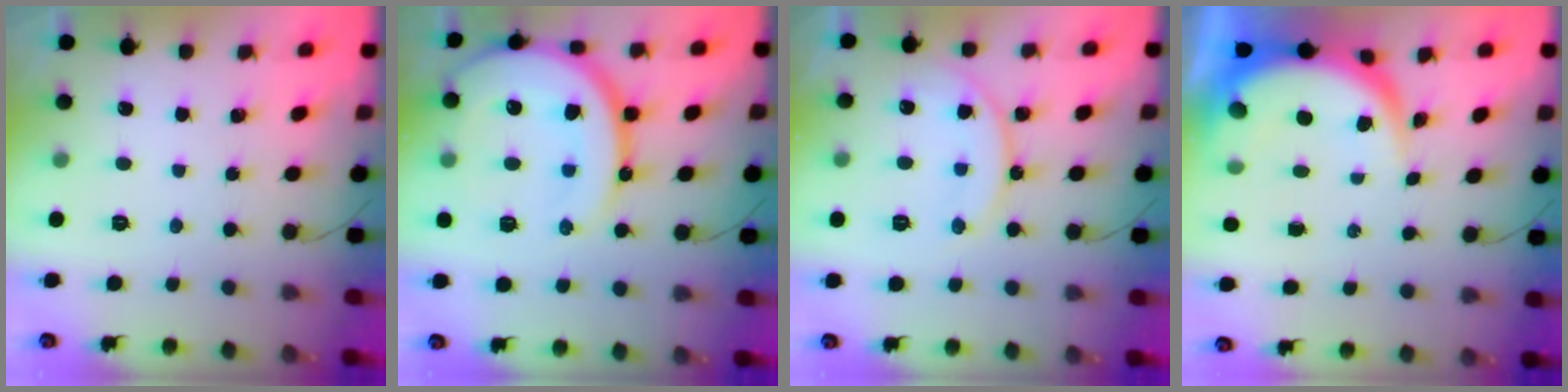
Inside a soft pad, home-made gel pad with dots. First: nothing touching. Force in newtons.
{"total": 19.5, "press": 19.4, "slide": 2.0}
{"total": 12.2, "press": 12.1, "slide": 0.9}
{"total": 8.5, "press": 8.4, "slide": 1.6}